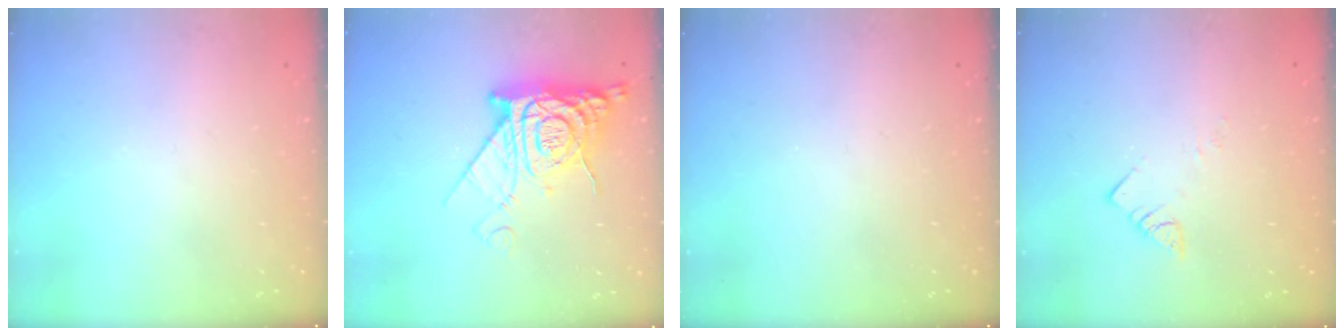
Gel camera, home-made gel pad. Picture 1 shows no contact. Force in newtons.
{"total": 14.9, "press": 14.8, "slide": 1.3}
{"total": 0.0}
{"total": 2.9, "press": 2.9, "slide": 0.2}